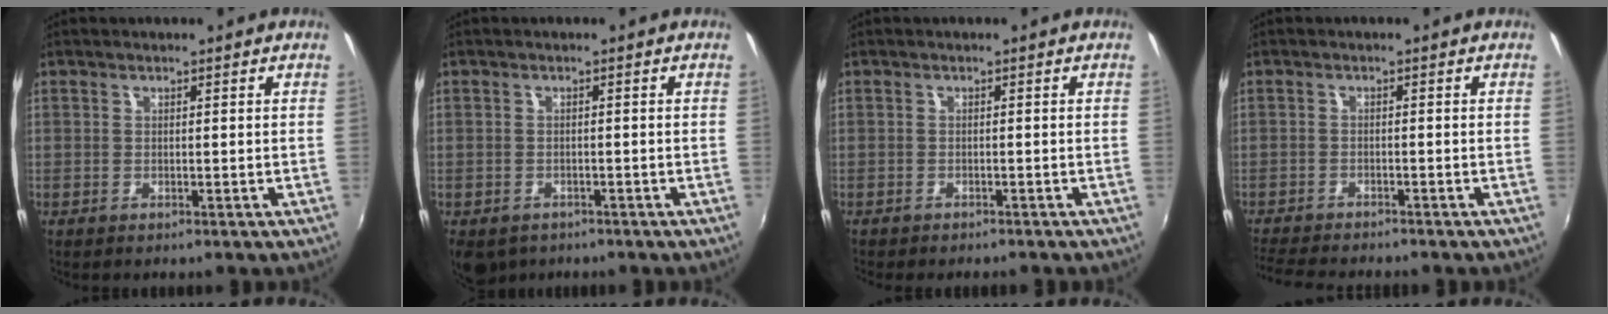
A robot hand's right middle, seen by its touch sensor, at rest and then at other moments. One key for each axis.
{"total": 5.7, "fx": -3.6, "fy": 3.6, "fz": 2.6, "tx": -0.063, "ty": -0.018, "tz": -0.049}
{"total": 2.5, "fx": -2.3, "fy": 0.6, "fz": 0.8, "tx": -0.024, "ty": -0.014, "tz": -0.036}
{"total": 7.5, "fx": -7.0, "fy": 0.8, "fz": 2.7, "tx": -0.076, "ty": -0.022, "tz": -0.119}